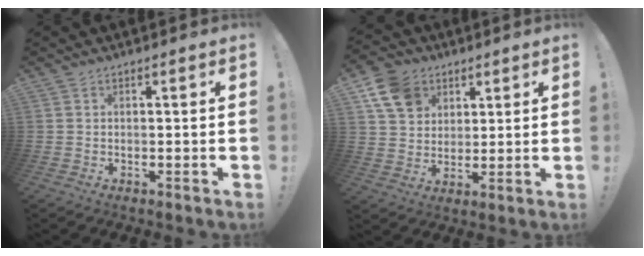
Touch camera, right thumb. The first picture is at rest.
{"total": 12.3, "force": [6.0, 9.5, 5.0], "torque": [-0.078, -0.021, 0.120]}